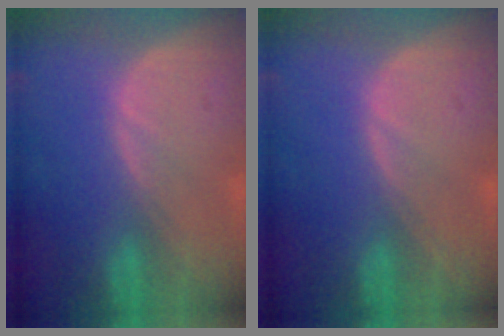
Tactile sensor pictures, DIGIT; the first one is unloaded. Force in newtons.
{"total": 0.0}